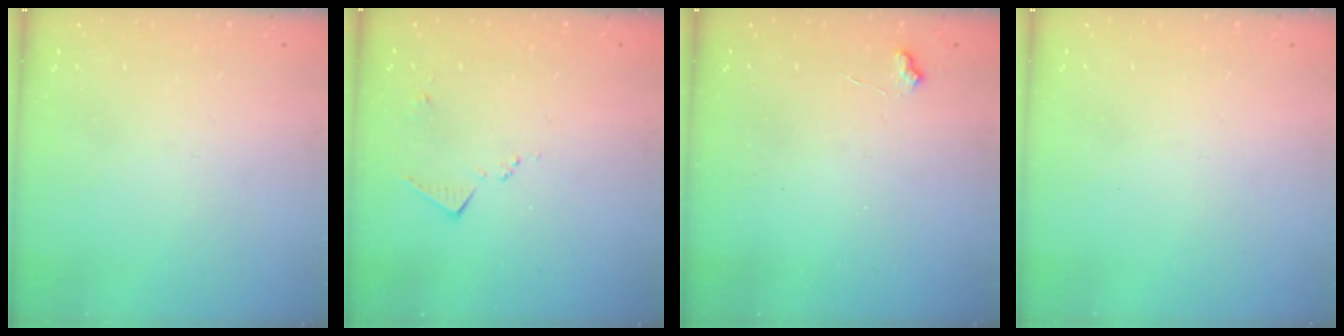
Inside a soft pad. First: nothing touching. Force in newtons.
{"total": 5.7, "press": 5.7, "slide": 0.8}
{"total": 5.2, "press": 5.1, "slide": 0.7}
{"total": 0.0}